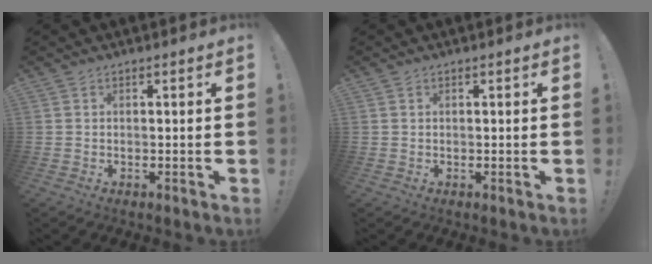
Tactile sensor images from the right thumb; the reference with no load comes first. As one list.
[{"total": 0.0}]